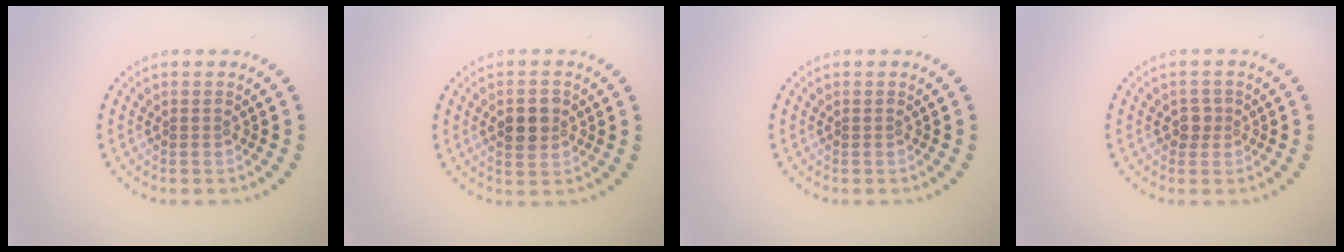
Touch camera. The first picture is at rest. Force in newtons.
{"total": 2.9, "press": 2.9, "slide": 0.2}
{"total": 0.0}
{"total": 1.3, "press": 1.2, "slide": 0.7}